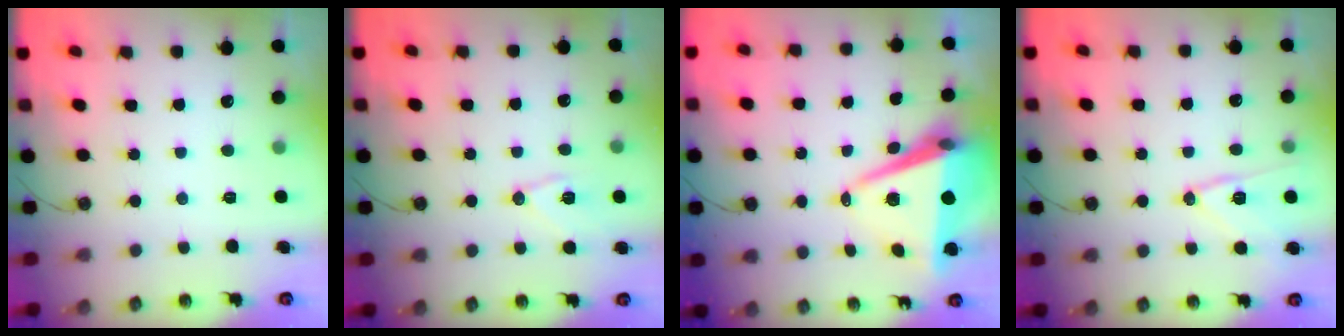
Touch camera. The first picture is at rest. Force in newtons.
{"total": 9.9, "press": 9.8, "slide": 1.1}
{"total": 10.7, "press": 9.9, "slide": 4.1}
{"total": 12.1, "press": 12.1, "slide": 0.3}